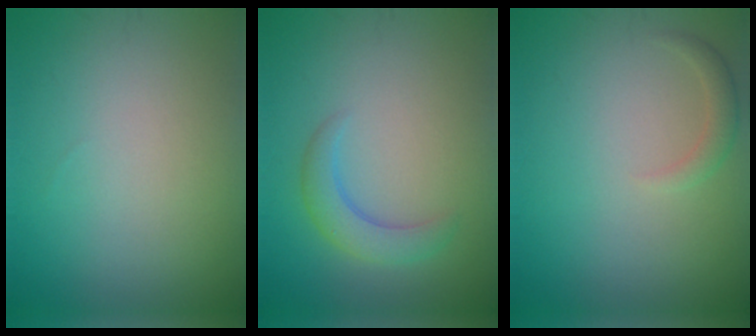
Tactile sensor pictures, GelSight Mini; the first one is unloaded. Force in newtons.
{"total": 2.7, "press": 2.7, "slide": 0.1}
{"total": 1.3, "press": 1.3, "slide": 0.1}